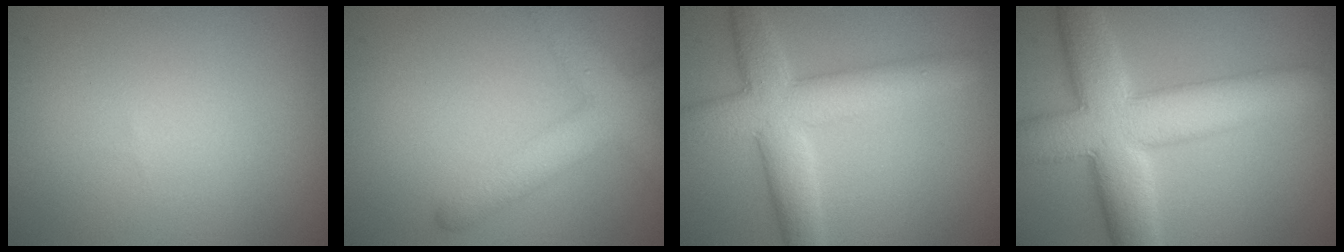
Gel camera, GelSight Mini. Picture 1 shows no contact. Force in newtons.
{"total": 4.8, "press": 4.8, "slide": 0.2}
{"total": 6.6, "press": 6.6, "slide": 0.2}
{"total": 10.1, "press": 10.1, "slide": 0.3}